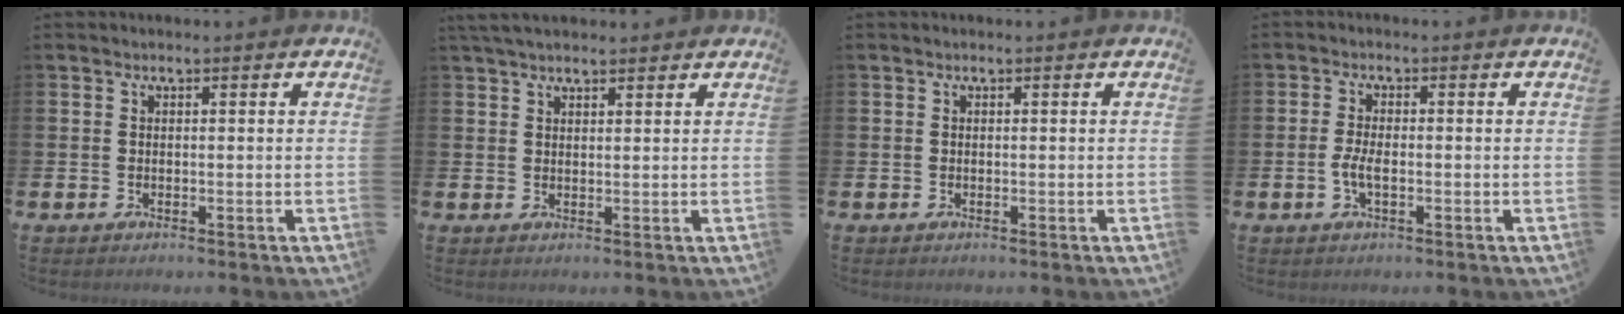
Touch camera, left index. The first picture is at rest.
{"total": 2.9, "force": [2.6, 0.8, 1.2], "torque": [-0.026, -0.001, 0.047]}
{"total": 0.0}
{"total": 2.5, "force": [-0.7, 0.9, 2.2], "torque": [-0.039, 0.002, -0.014]}